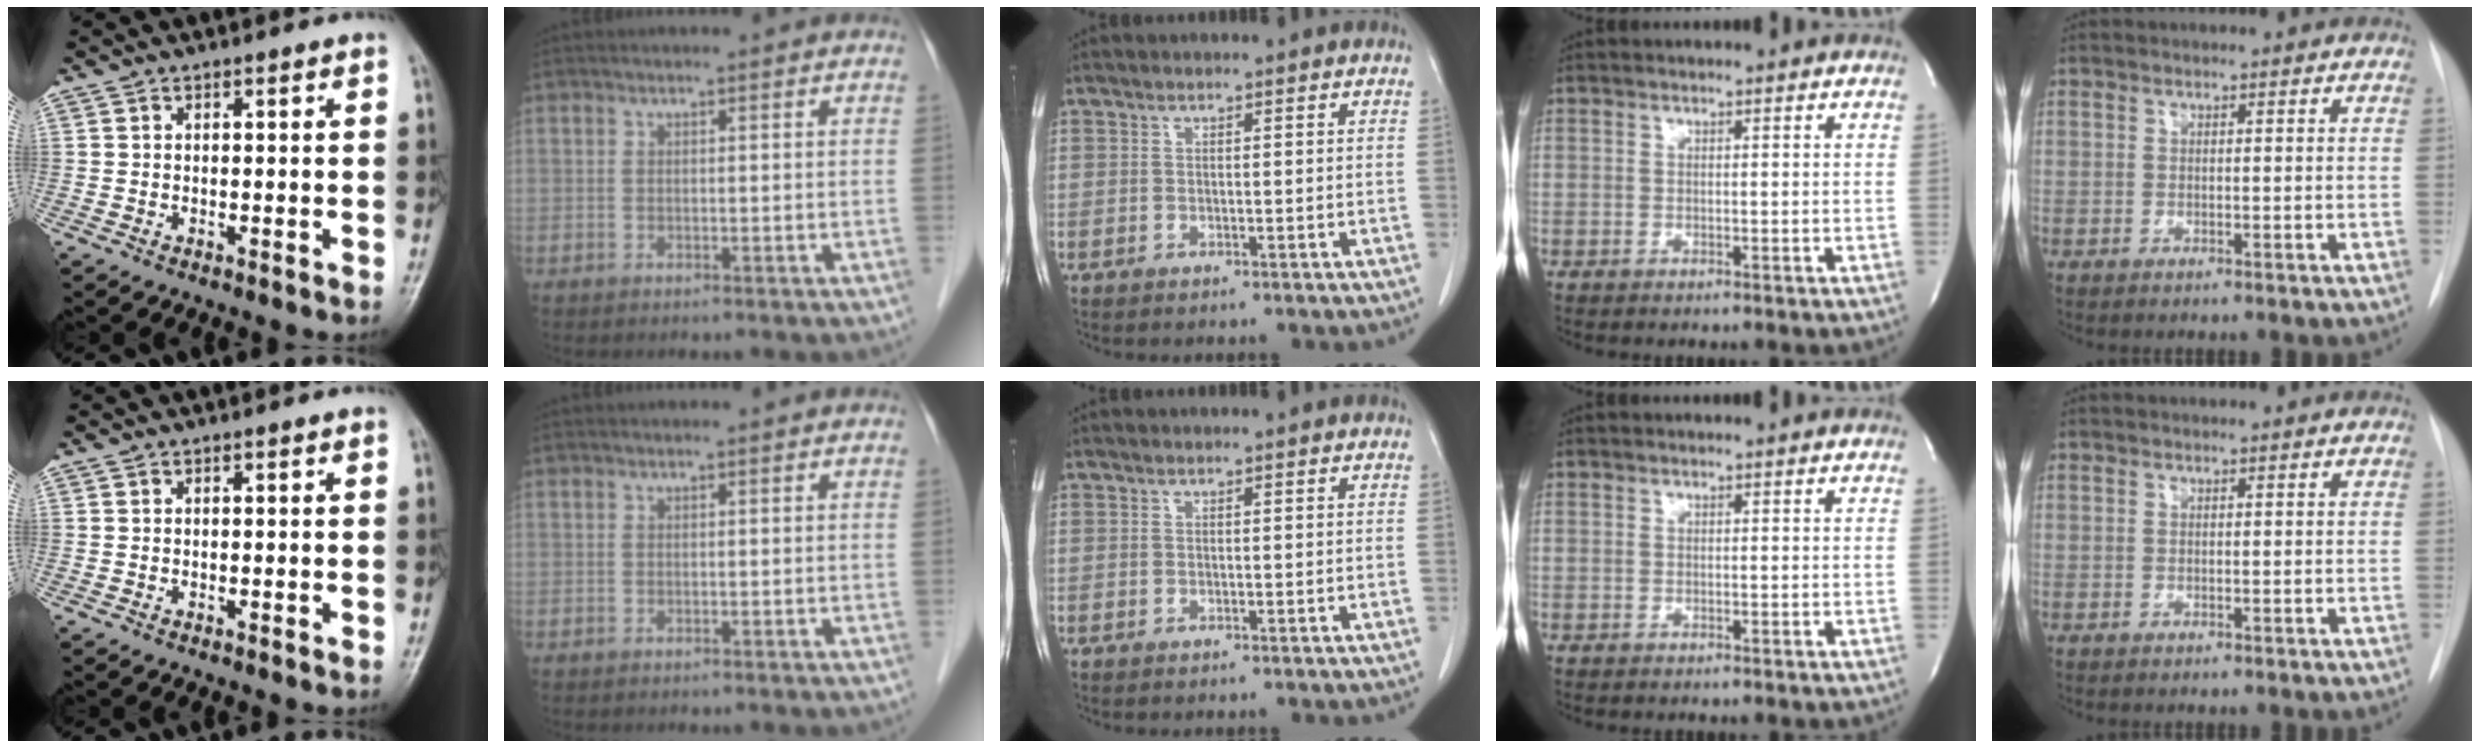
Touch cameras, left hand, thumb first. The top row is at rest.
{}